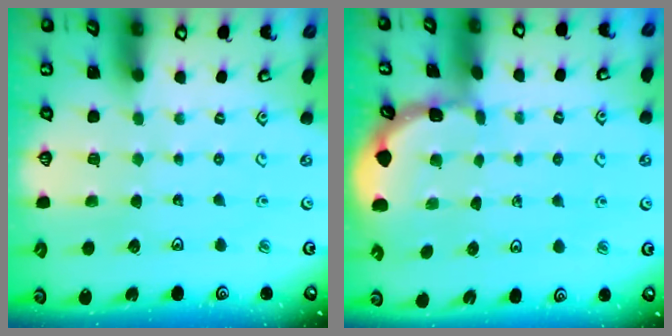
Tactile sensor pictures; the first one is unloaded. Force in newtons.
{"total": 1.0, "press": 1.0, "slide": 0.2}